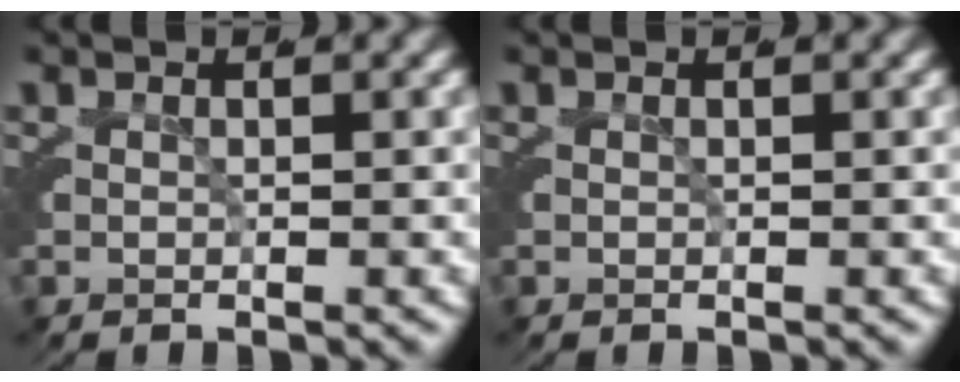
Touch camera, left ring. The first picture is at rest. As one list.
[{"total": 0.0}]